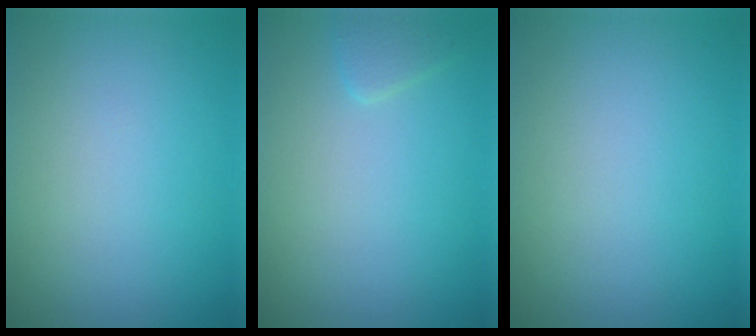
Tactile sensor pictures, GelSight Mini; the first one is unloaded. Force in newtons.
{"total": 1.1, "press": 1.1, "slide": 0.1}
{"total": 0.0}